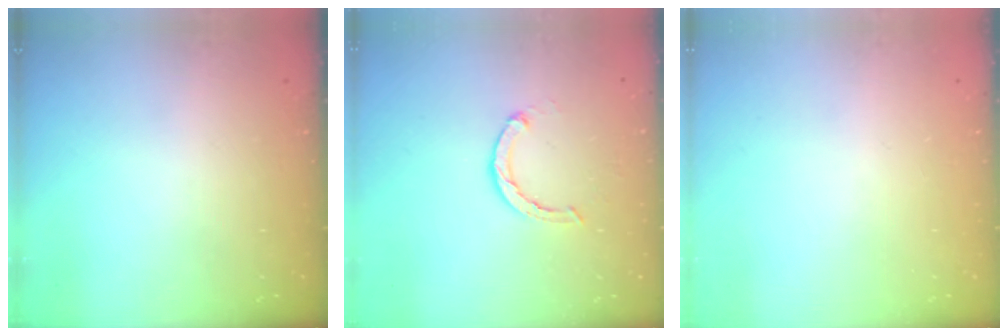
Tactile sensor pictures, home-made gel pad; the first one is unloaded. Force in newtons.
{"total": 2.3, "press": 2.3, "slide": 0.3}
{"total": 0.0}